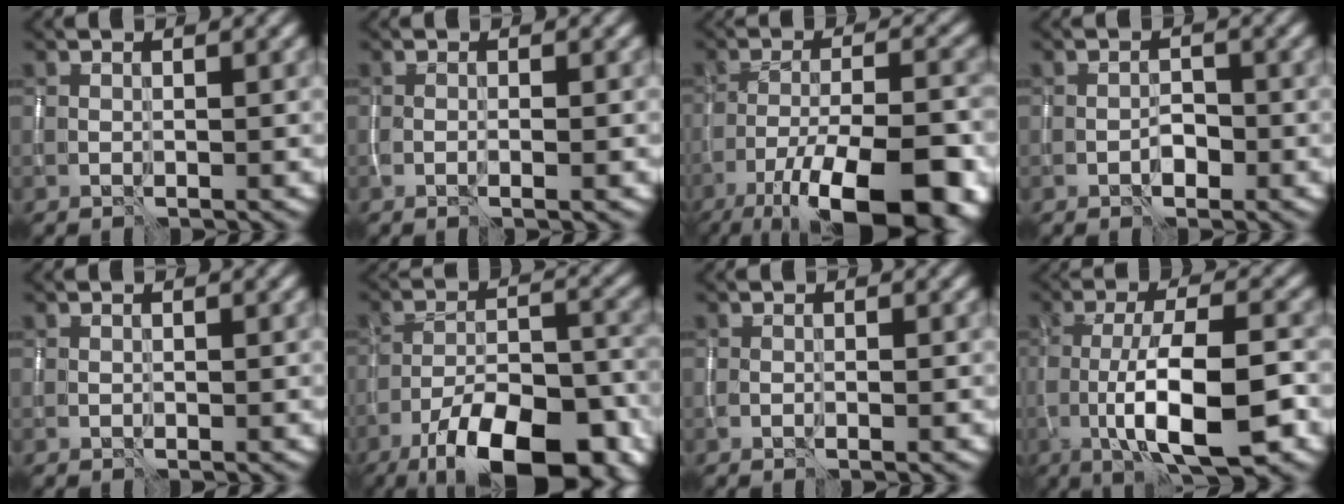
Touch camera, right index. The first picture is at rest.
{"total": 0.8, "force": [-0.3, 0.1, 0.7], "torque": [-0.008, 0.001, -0.006]}
{"total": 13.9, "force": [-8.5, 4.4, 10.1], "torque": [-0.166, -0.007, -0.131]}
{"total": 1.2, "force": [-0.8, 0.6, 0.7], "torque": [-0.008, 0.002, -0.015]}
{"total": 0.0}
{"total": 13.4, "force": [-9.3, 4.7, 8.5], "torque": [-0.142, -0.014, -0.149]}
{"total": 0.0}
{"total": 9.3, "force": [-2.7, 2.5, 8.5], "torque": [-0.135, 0.005, -0.050]}